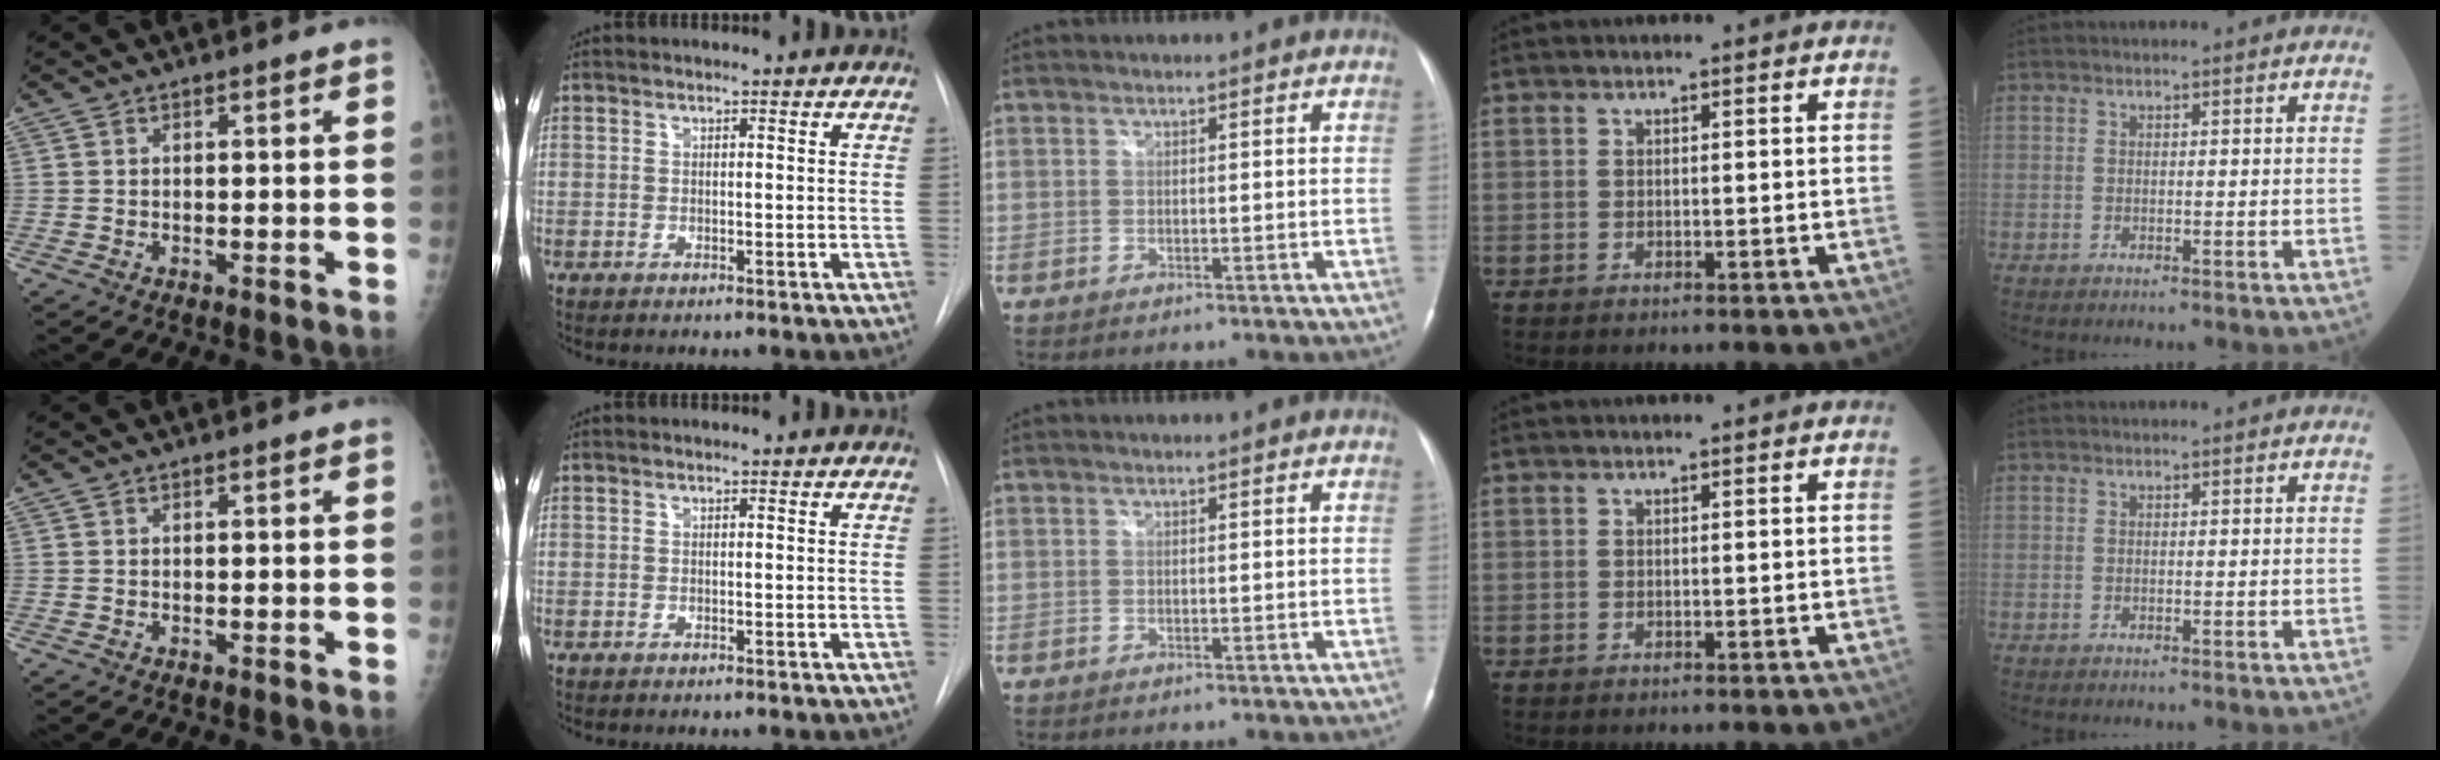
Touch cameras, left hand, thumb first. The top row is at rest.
{}